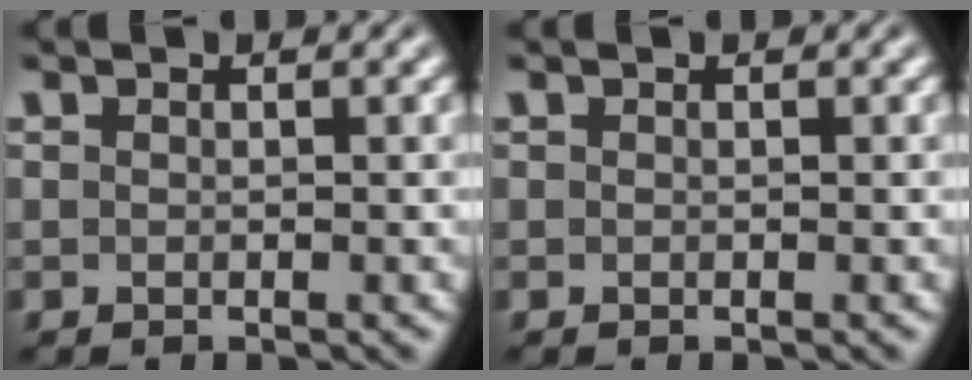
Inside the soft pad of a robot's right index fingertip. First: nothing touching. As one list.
[{"total": 0.0}]